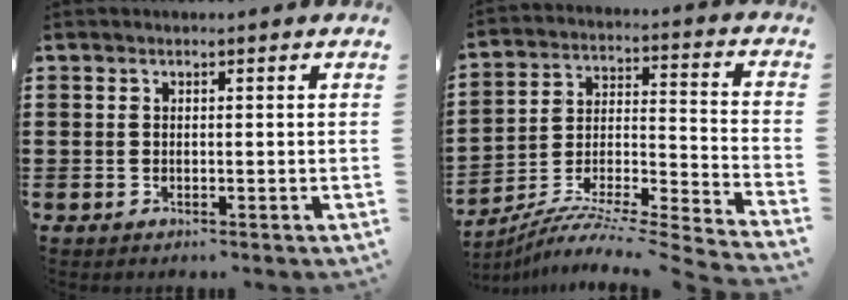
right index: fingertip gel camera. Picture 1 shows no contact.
{"total": 7.1, "force": [-6.4, -0.1, 3.0], "torque": [-0.055, -0.005, -0.135]}